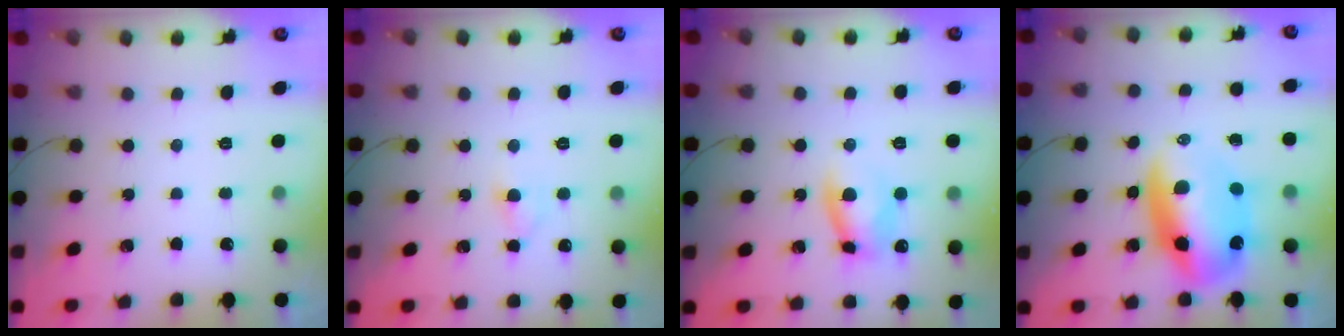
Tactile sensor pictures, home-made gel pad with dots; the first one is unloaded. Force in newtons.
{"total": 3.0, "press": 2.8, "slide": 1.0}
{"total": 7.3, "press": 7.3, "slide": 0.3}
{"total": 12.7, "press": 12.2, "slide": 3.4}